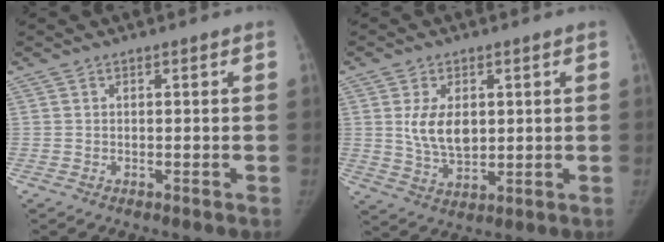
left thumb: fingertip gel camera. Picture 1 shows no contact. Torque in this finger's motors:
{"motor_torque": [0.85, 0.93, 0.69, -0.95, 0.10]}